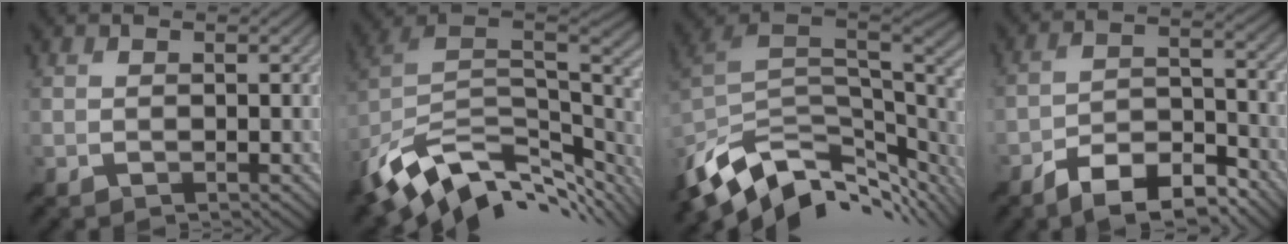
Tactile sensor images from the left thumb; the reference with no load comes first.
{"total": 14.2, "force": [-6.5, 7.5, 10.1], "torque": [-0.235, -0.013, -0.105]}
{"total": 12.3, "force": [-6.5, 5.7, 8.7], "torque": [-0.210, -0.018, -0.103]}
{"total": 10.2, "force": [-7.5, 3.6, 5.9], "torque": [-0.091, 0.006, -0.145]}